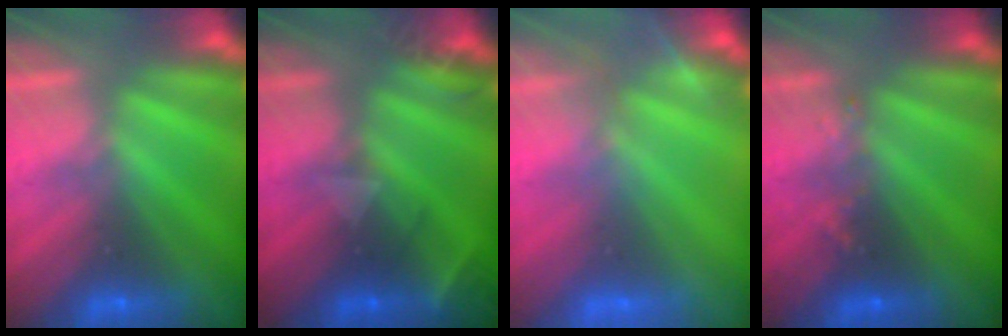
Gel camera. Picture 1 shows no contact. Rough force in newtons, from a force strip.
{"total": 2.2}
{"total": 2.9}
{"total": 2.9}